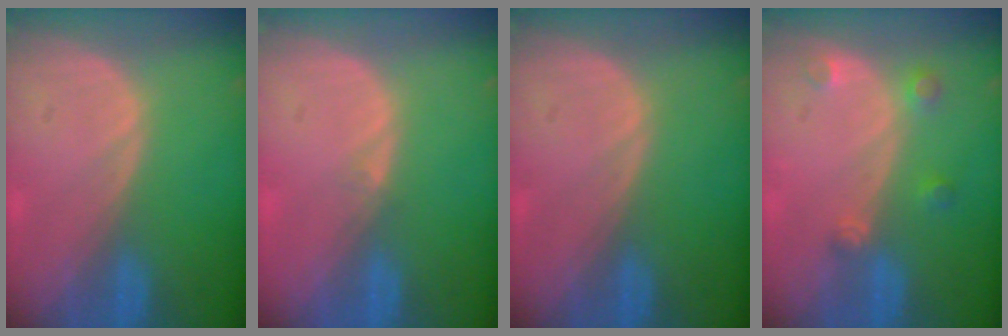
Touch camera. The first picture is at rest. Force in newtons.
{"total": 0.6, "press": 0.5, "slide": 0.4}
{"total": 0.0}
{"total": 2.6, "press": 2.6, "slide": 0.3}